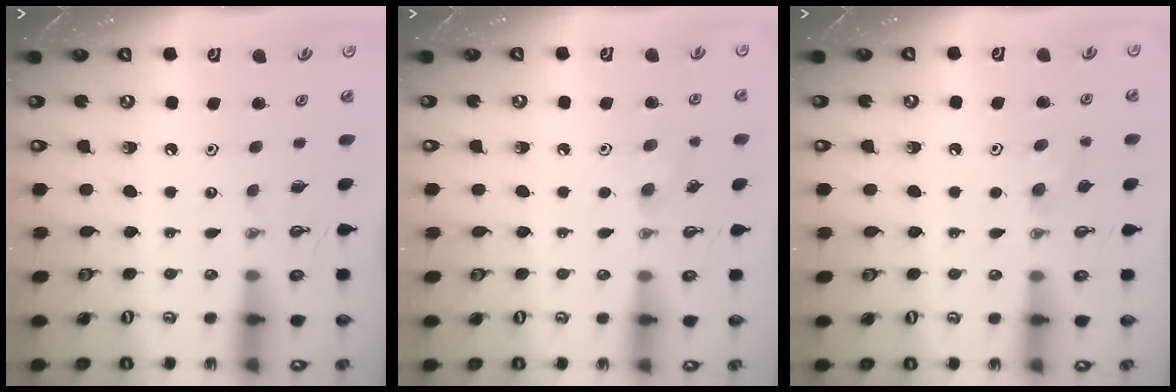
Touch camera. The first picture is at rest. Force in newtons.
{"total": 6.4, "press": 6.2, "slide": 1.7}
{"total": 6.9, "press": 5.6, "slide": 4.0}